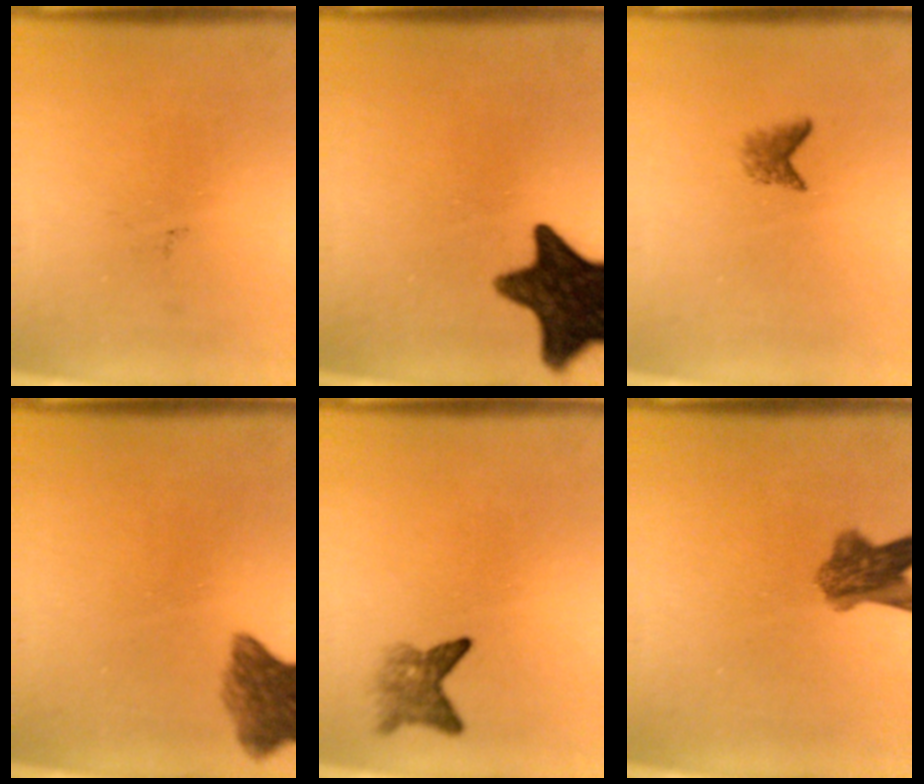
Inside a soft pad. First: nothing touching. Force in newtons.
{"total": 15.5}
{"total": 1.4}
{"total": 6.8}
{"total": 2.8}
{"total": 6.6}